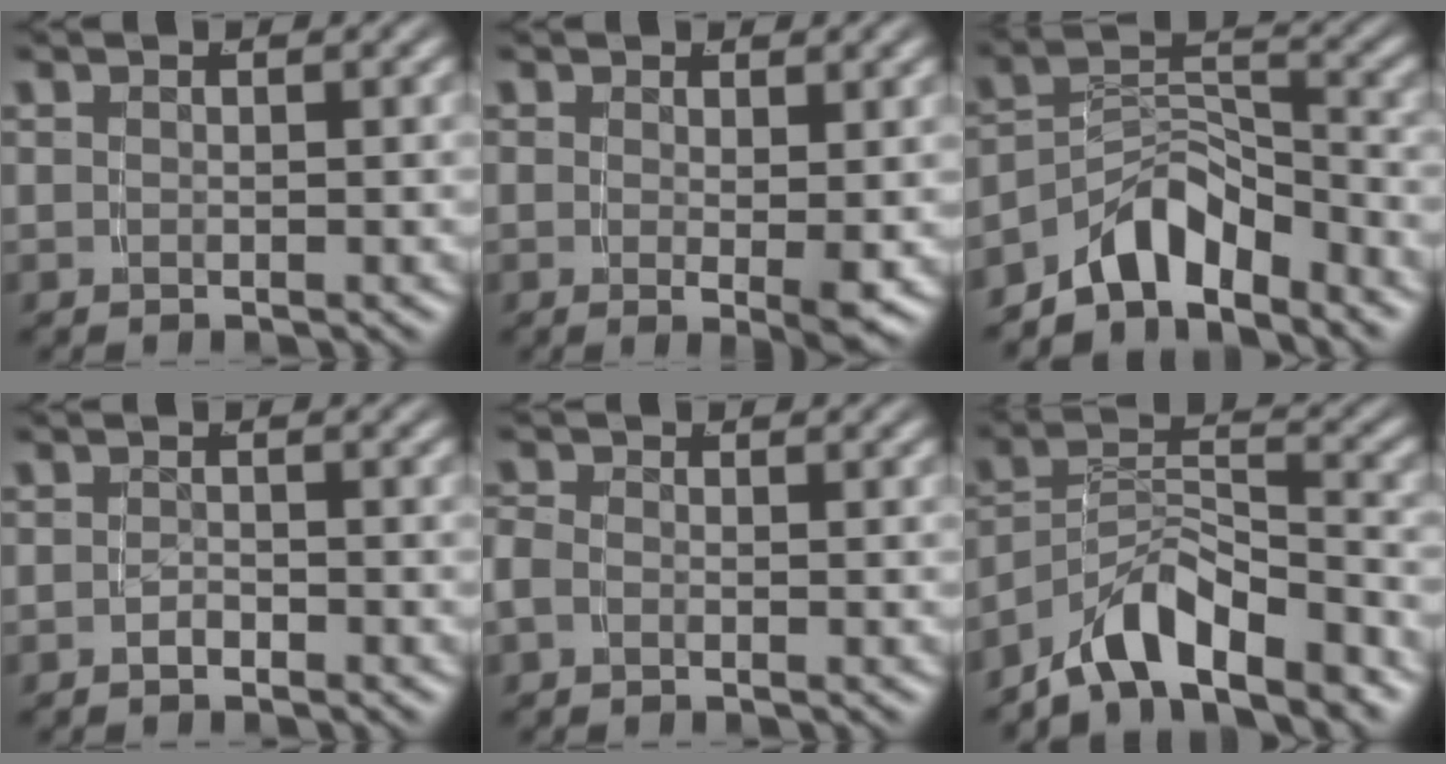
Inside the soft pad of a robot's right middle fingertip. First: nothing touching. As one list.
[{"total": 1.7, "force": [0.1, 0.0, 1.7], "torque": [-0.028, -0.016, 0.006]}, {"total": 7.2, "force": [-4.7, 3.5, 4.1], "torque": [-0.056, -0.002, -0.081]}, {"total": 1.0, "force": [-1.0, 0.0, 0.1], "torque": [-0.004, -0.003, -0.016]}, {"total": 1.4, "force": [-0.6, 1.0, 0.8], "torque": [-0.024, -0.009, -0.010]}, {"total": 7.2, "force": [-5.5, 2.5, 4.0], "torque": [-0.054, -0.003, -0.090]}]